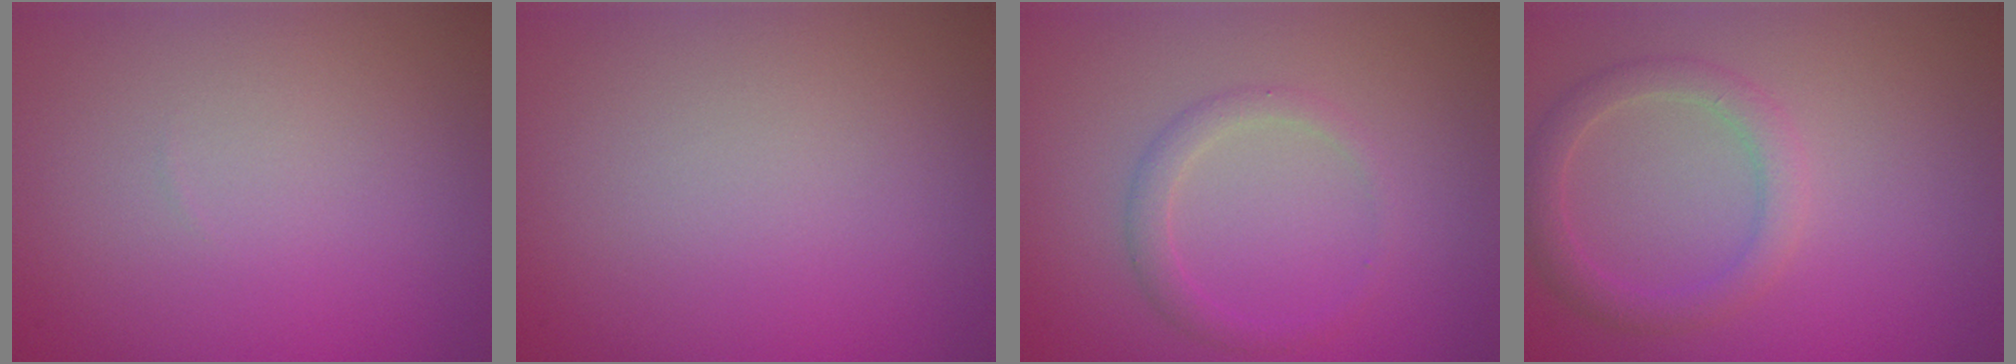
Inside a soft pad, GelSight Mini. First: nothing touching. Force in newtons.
{"total": 0.0}
{"total": 1.7, "press": 1.7, "slide": 0.0}
{"total": 2.5, "press": 2.5, "slide": 0.1}